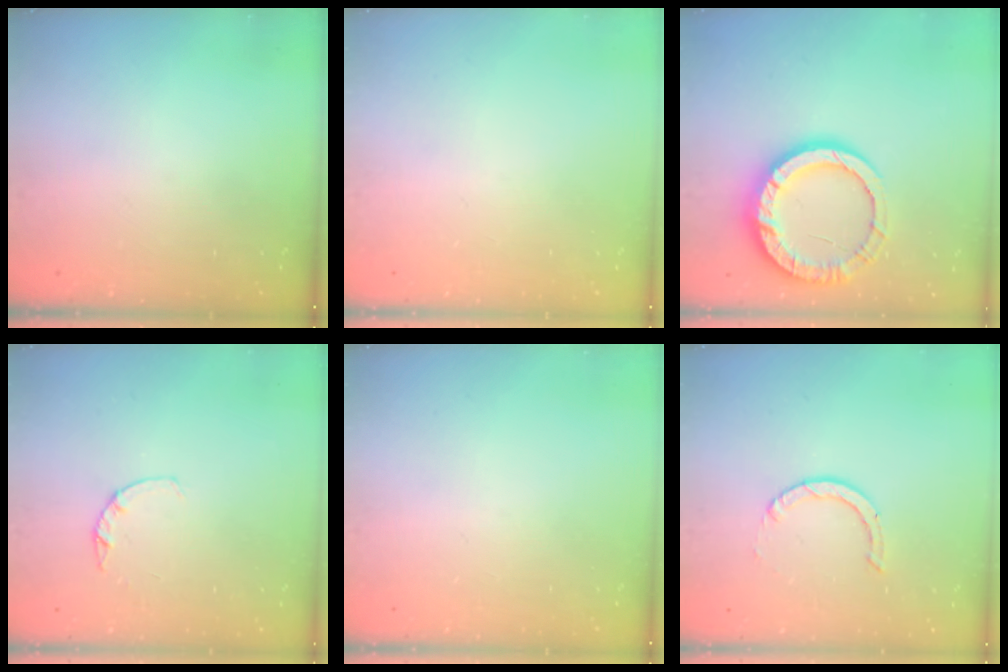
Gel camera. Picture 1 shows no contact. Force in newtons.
{"total": 0.0}
{"total": 15.6, "press": 15.5, "slide": 1.4}
{"total": 2.2, "press": 2.2, "slide": 0.4}
{"total": 0.0}
{"total": 0.8, "press": 0.8, "slide": 0.1}